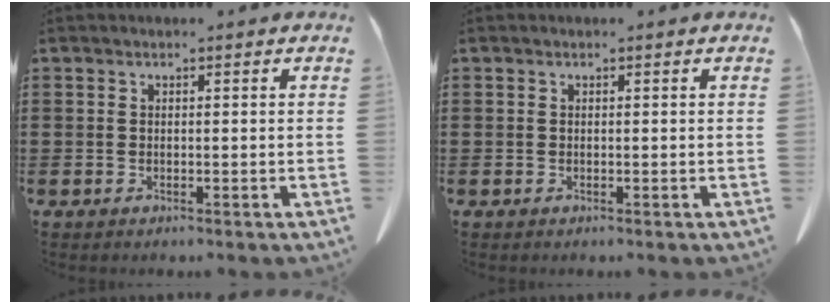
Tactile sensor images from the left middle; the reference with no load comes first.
{"total": 0.0}